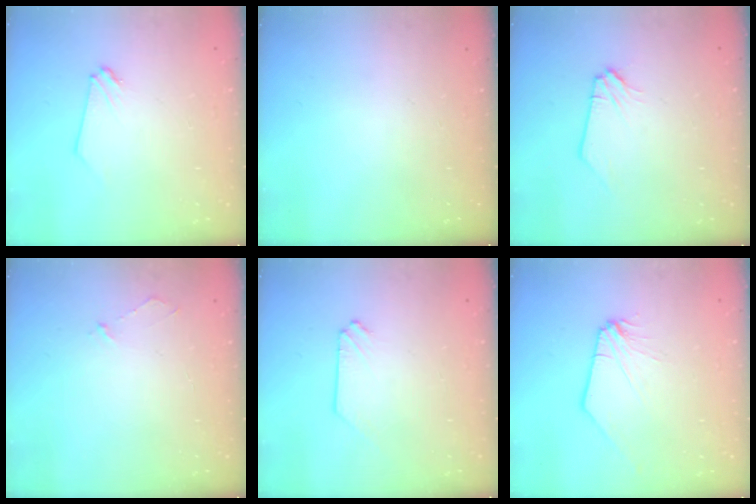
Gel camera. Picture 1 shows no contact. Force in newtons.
{"total": 0.0}
{"total": 0.0}
{"total": 3.0, "press": 3.0, "slide": 0.3}
{"total": 0.0}
{"total": 0.0}